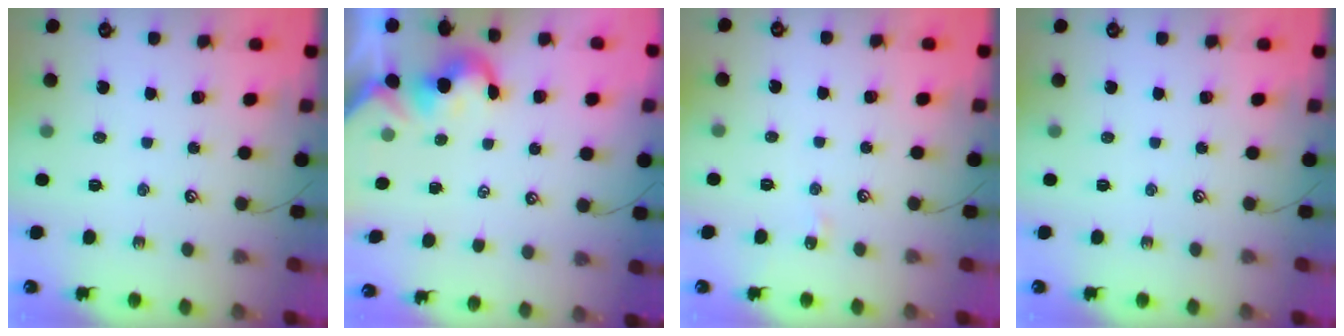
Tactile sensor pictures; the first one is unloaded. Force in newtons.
{"total": 0.0}
{"total": 3.9, "press": 3.8, "slide": 0.6}
{"total": 0.0}